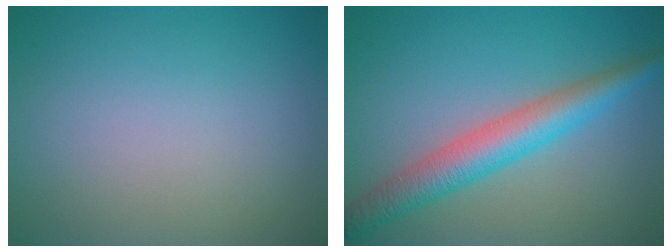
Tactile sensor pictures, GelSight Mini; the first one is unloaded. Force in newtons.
{"total": 5.1, "press": 5.1, "slide": 0.1}